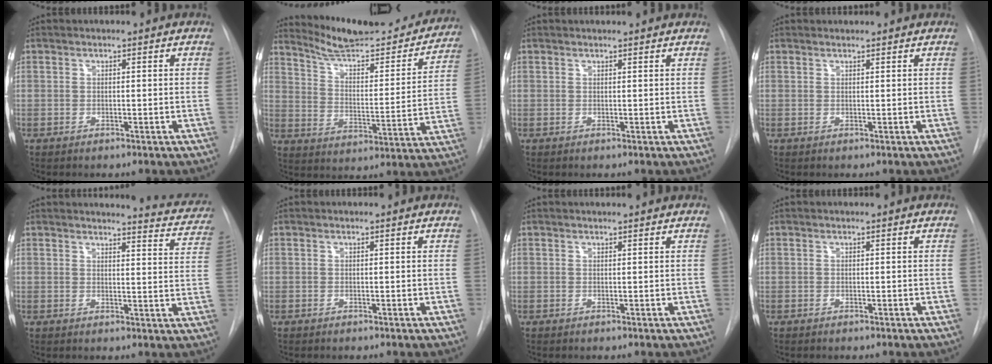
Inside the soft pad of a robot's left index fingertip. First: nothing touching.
{"total": 22.7, "force": [20.9, 3.9, 8.1], "torque": [-0.112, -0.036, 0.284]}
{"total": 3.1, "force": [3.0, 0.1, 0.7], "torque": [-0.010, 0.016, 0.033]}
{"total": 1.1, "force": [1.1, 0.0, 0.0], "torque": [-0.009, 0.011, 0.020]}
{"total": 9.7, "force": [9.5, 1.2, 1.6], "torque": [-0.002, -0.043, 0.086]}
{"total": 0.0}
{"total": 2.5, "force": [2.4, 0.1, 0.6], "torque": [-0.008, 0.016, 0.028]}
{"total": 0.0}